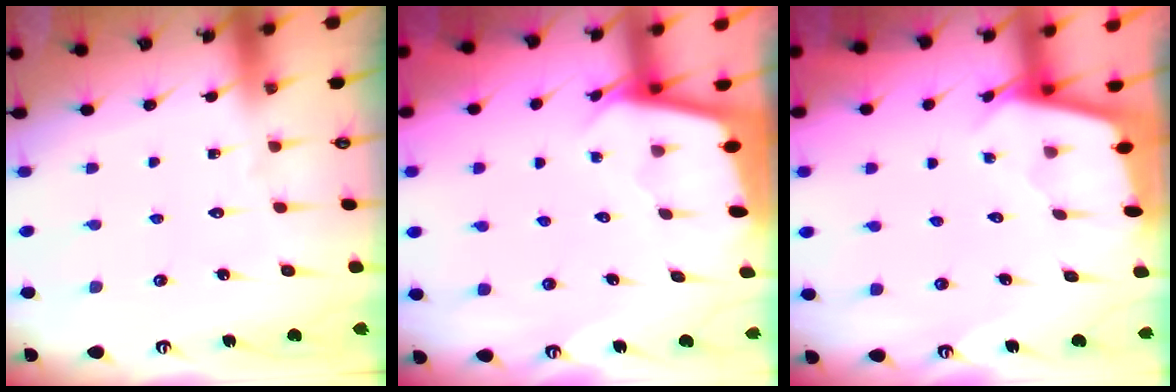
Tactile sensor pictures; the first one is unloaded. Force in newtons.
{"total": 2.0, "press": 2.0, "slide": 0.1}
{"total": 1.8, "press": 1.8, "slide": 0.2}